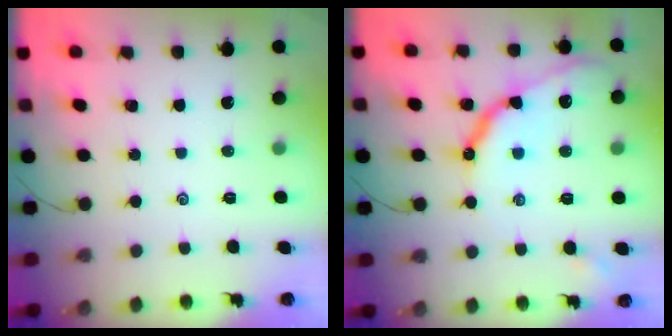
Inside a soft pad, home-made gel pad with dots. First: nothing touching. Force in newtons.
{"total": 12.9, "press": 12.8, "slide": 1.0}